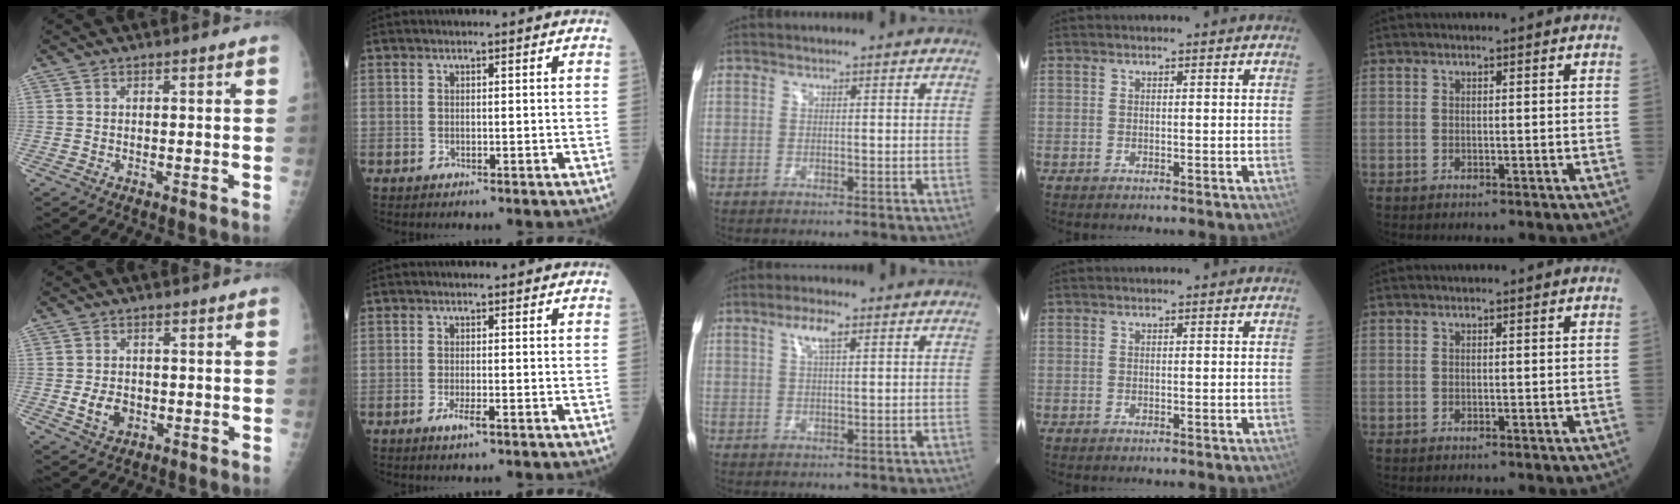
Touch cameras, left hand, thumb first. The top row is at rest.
{"thumb": {"total": 4.3, "force": [-0.5, 3.3, 2.7], "torque": [-0.033, -0.002, -0.001]}, "index": {"total": 1.7, "force": [-0.9, 0.2, 1.5], "torque": [-0.027, -0.004, -0.015]}, "middle": {"total": 3.6, "force": [1.8, 0.6, 3.0], "torque": [-0.063, 0.004, 0.034]}}